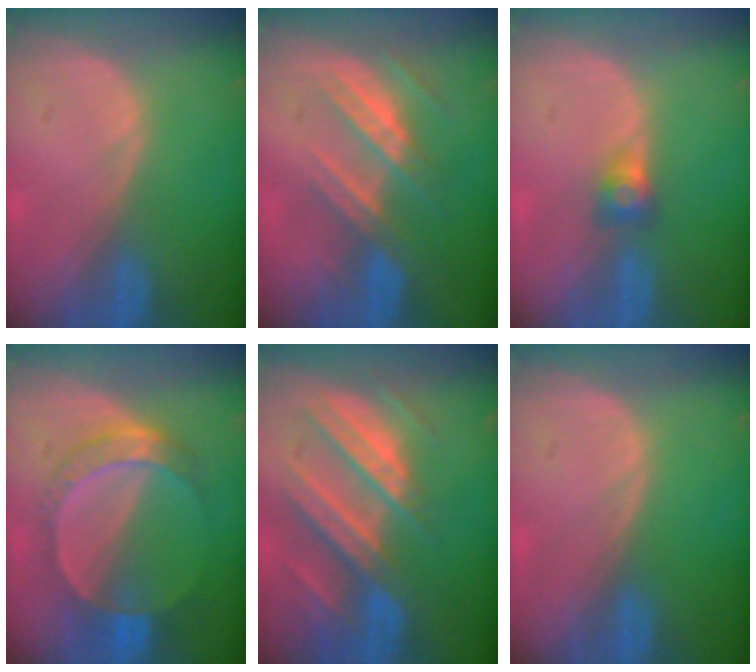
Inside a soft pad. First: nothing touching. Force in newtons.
{"total": 7.3, "press": 6.8, "slide": 2.7}
{"total": 2.6, "press": 2.4, "slide": 1.0}
{"total": 6.8, "press": 6.5, "slide": 1.7}
{"total": 10.4, "press": 9.1, "slide": 4.9}
{"total": 0.0}